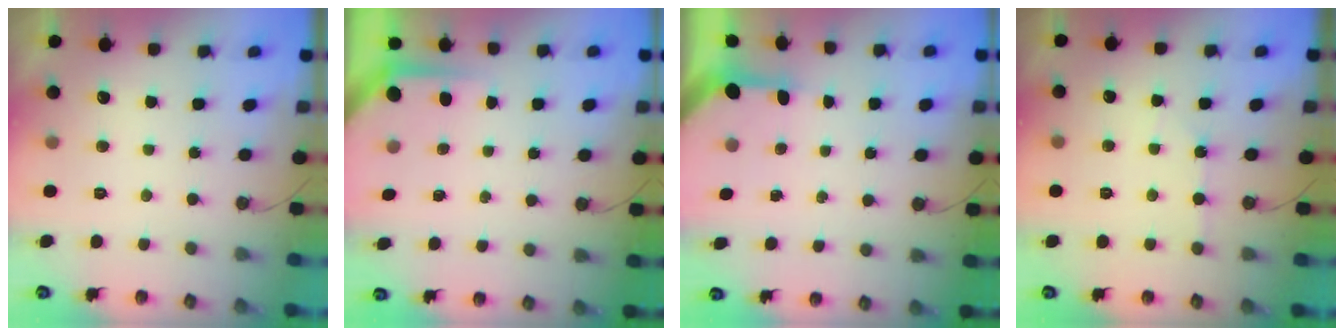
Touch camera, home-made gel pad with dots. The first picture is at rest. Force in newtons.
{"total": 3.8, "press": 3.8, "slide": 0.2}
{"total": 3.0, "press": 3.0, "slide": 0.2}
{"total": 3.6, "press": 3.6, "slide": 0.6}